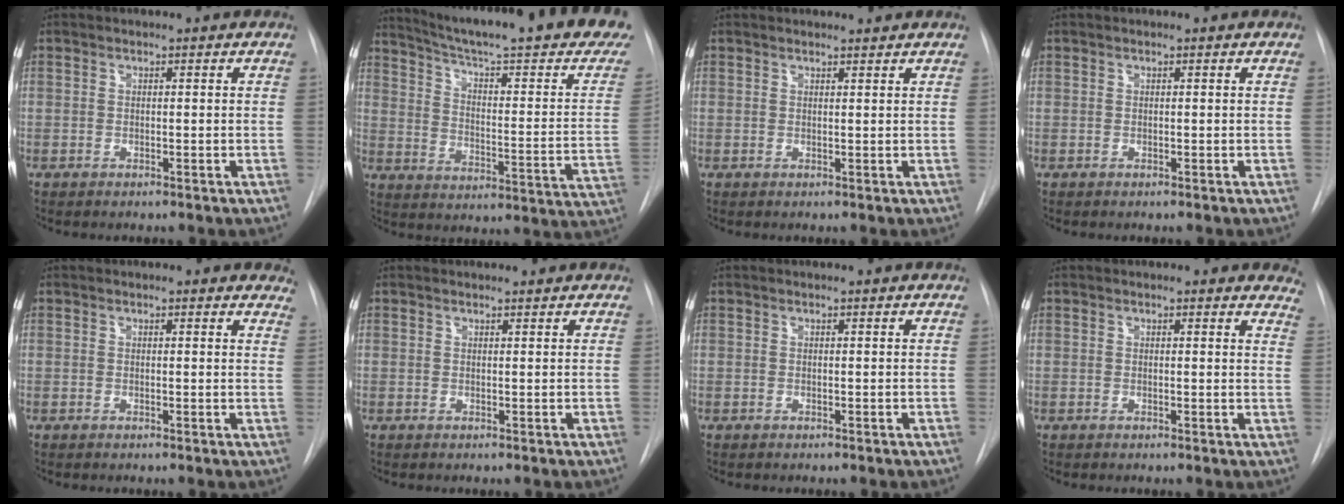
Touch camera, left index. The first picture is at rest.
{"total": 28.5, "force": [23.3, 2.1, 16.3], "torque": [-0.230, -0.076, 0.296]}
{"total": 2.1, "force": [2.1, 0.3, 0.4], "torque": [-0.009, 0.004, 0.023]}
{"total": 0.0}
{"total": 6.7, "force": [6.1, 2.0, 2.0], "torque": [0.001, -0.014, 0.040]}
{"total": 1.8, "force": [1.7, 0.2, 0.4], "torque": [-0.008, 0.005, 0.019]}
{"total": 0.0}
{"total": 8.8, "force": [8.2, 2.2, 2.4], "torque": [0.009, -0.026, 0.057]}